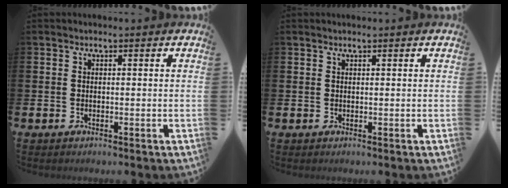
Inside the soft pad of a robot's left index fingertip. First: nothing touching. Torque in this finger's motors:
{"motor_torque": [-0.13, -0.17, 0.09, 0.00]}